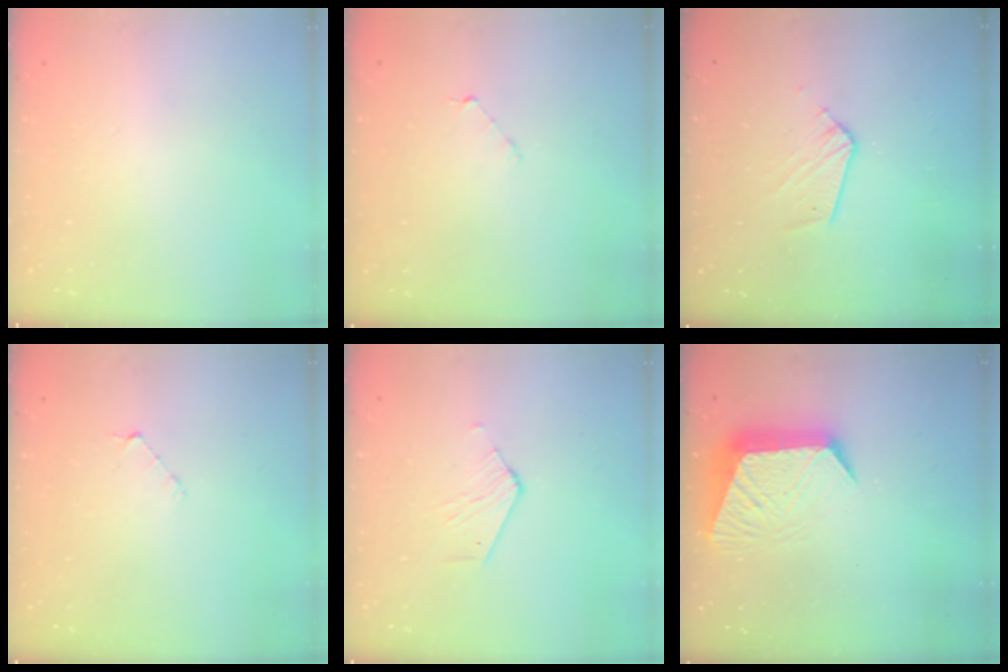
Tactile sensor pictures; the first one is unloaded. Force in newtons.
{"total": 3.0, "press": 3.0, "slide": 0.3}
{"total": 7.6, "press": 7.6, "slide": 0.7}
{"total": 3.4, "press": 3.4, "slide": 0.3}
{"total": 2.4, "press": 2.4, "slide": 0.2}
{"total": 12.9, "press": 12.9, "slide": 1.1}